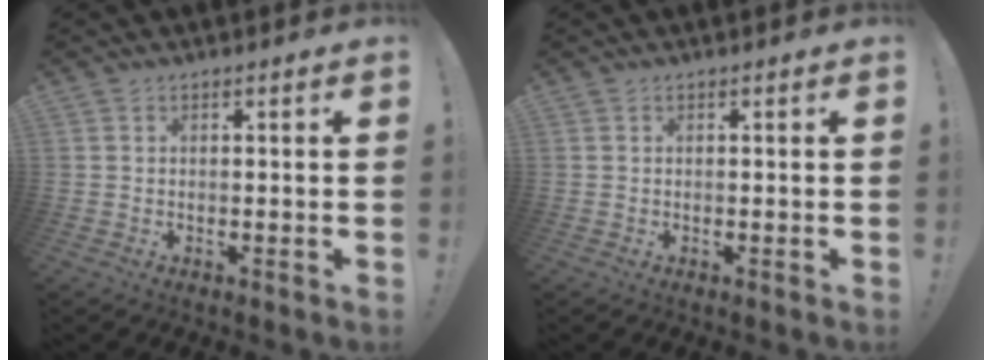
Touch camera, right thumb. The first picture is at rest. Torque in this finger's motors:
{"motor_torque": [-0.01, -0.01, 0.01, 0.03, 0.02]}